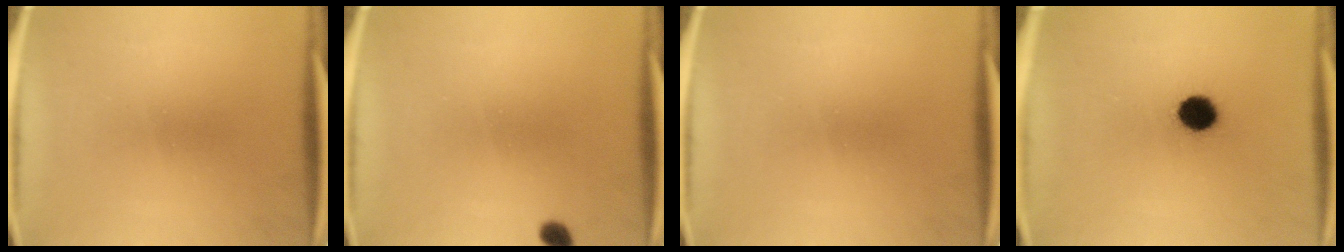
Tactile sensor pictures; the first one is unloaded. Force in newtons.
{"total": 1.7}
{"total": 0.0}
{"total": 7.5}